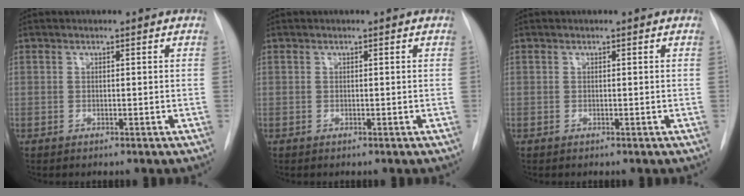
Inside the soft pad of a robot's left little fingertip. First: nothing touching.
{"total": 0.0}
{"total": 0.0}